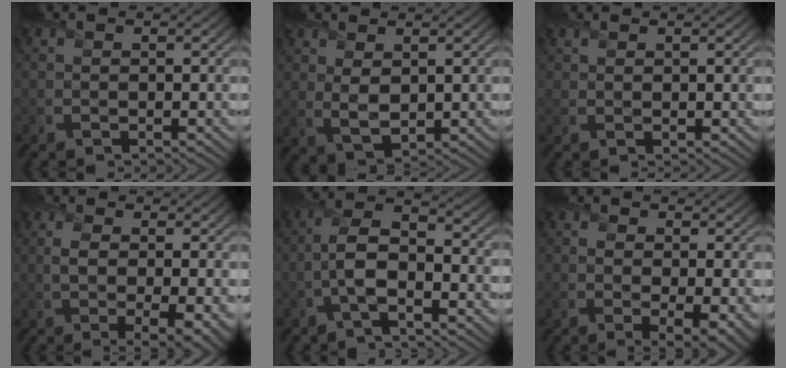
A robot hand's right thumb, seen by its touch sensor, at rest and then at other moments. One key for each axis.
{"total": 3.6, "fx": 1.5, "fy": 1.9, "fz": 2.6, "tx": -0.066, "ty": -0.004, "tz": 0.036}
{"total": 0.9, "fx": 0.7, "fy": 0.1, "fz": 0.5, "tx": -0.011, "ty": 0.002, "tz": 0.014}
{"total": 6.8, "fx": -0.1, "fy": 2.7, "fz": 6.2, "tx": -0.118, "ty": -0.011, "tz": 0.008}
{"total": 6.4, "fx": -2.4, "fy": 2.2, "fz": 5.5, "tx": -0.115, "ty": 0.011, "tz": -0.057}
{"total": 5.9, "fx": 0.0, "fy": 3.0, "fz": 5.1, "tx": -0.086, "ty": -0.016, "tz": 0.011}